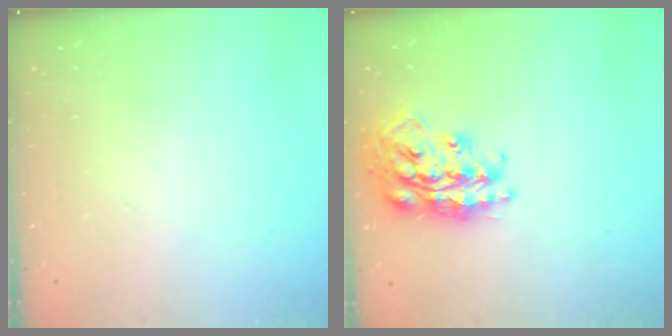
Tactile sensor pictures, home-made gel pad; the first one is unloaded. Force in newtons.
{"total": 20.5, "press": 20.5, "slide": 1.4}